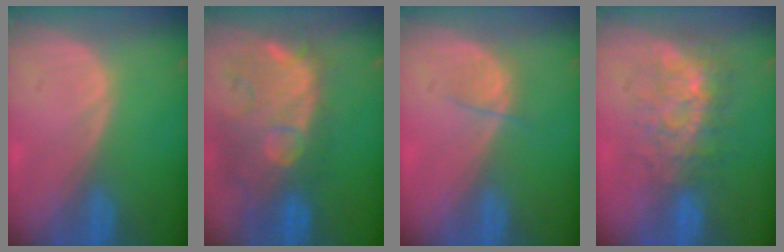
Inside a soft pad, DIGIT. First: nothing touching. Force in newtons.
{"total": 12.6, "press": 11.3, "slide": 5.7}
{"total": 2.2, "press": 2.0, "slide": 0.9}
{"total": 8.4, "press": 7.5, "slide": 3.7}